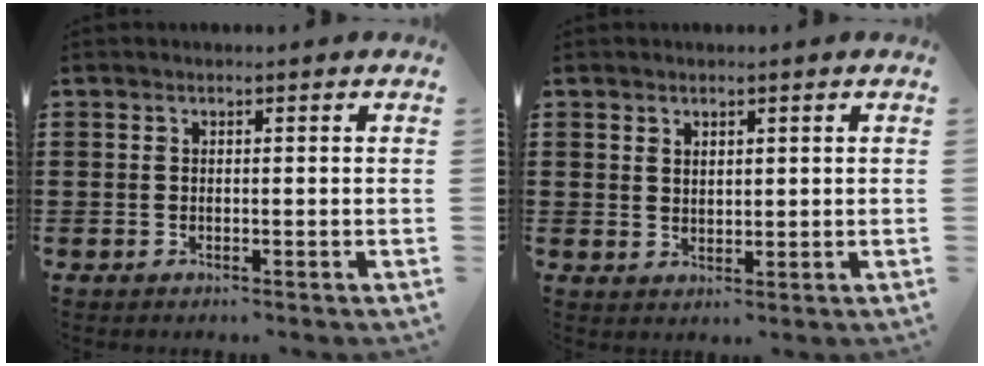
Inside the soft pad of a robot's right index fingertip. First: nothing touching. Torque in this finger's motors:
{"motor_torque": [-0.39, 0.37, -0.03, -0.01]}